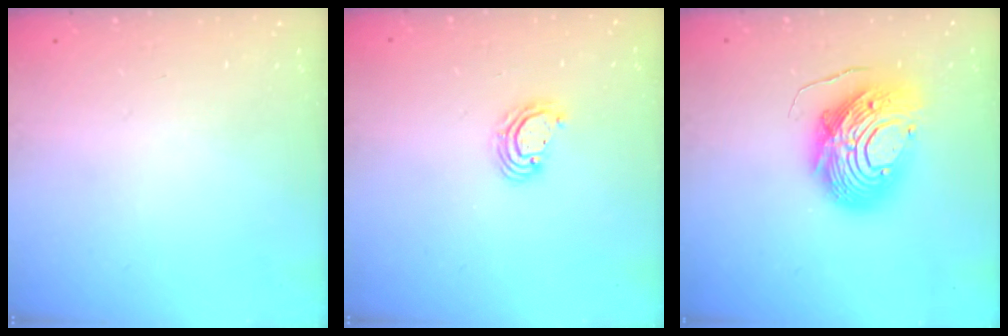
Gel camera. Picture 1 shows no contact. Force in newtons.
{"total": 4.3, "press": 4.3, "slide": 0.2}
{"total": 15.2, "press": 15.1, "slide": 1.3}